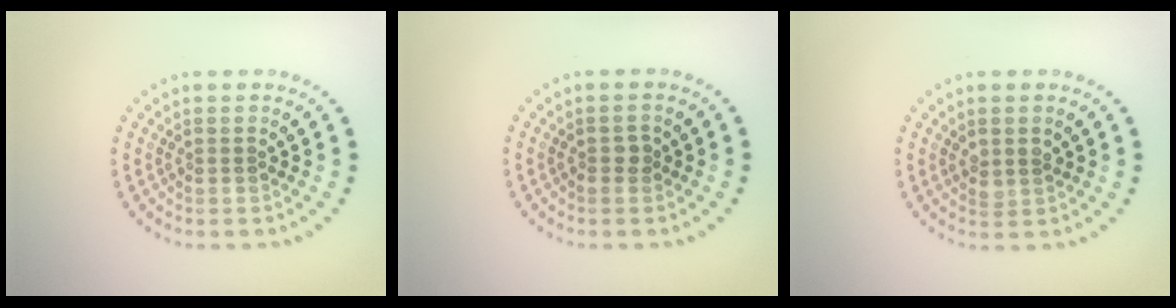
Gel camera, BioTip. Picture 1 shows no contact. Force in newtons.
{"total": 0.9, "press": 0.9, "slide": 0.1}
{"total": 1.1, "press": 1.0, "slide": 0.5}